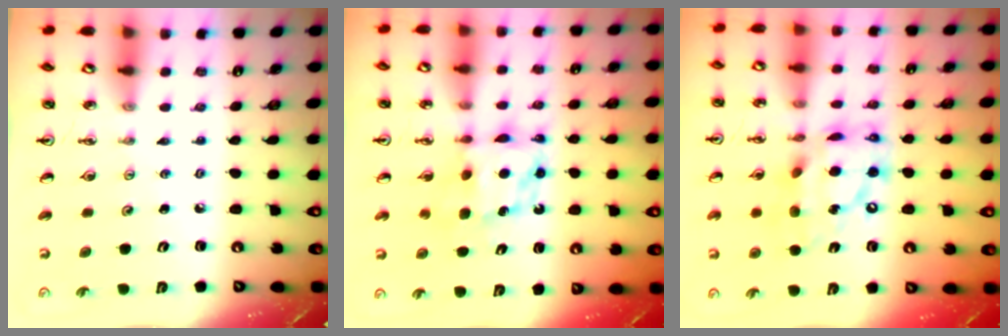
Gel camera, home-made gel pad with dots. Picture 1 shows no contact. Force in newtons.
{"total": 7.3, "press": 7.3, "slide": 0.2}
{"total": 15.5, "press": 15.4, "slide": 1.3}